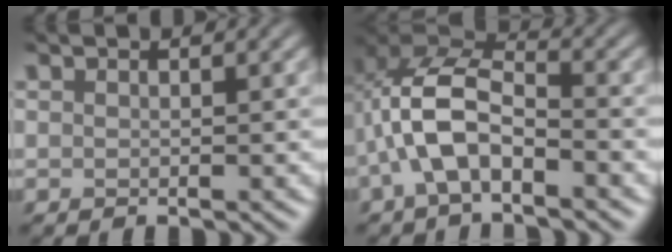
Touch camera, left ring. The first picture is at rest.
{"total": 6.8, "force": [-3.5, 3.0, 5.0], "torque": [-0.107, 0.013, -0.079]}